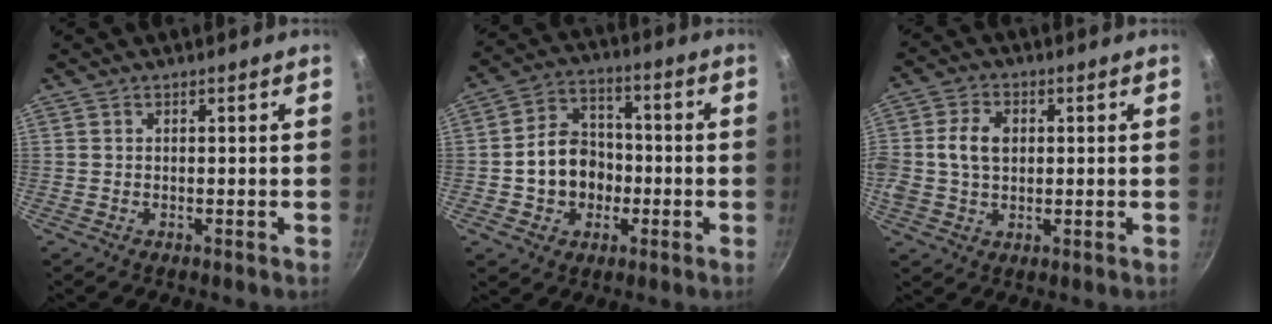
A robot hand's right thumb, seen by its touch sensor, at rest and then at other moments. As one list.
[{"total": 11.4, "force": [-1.8, 9.4, 6.2], "torque": [-0.070, 0.033, -0.032]}, {"total": 8.0, "force": [0.9, 5.8, 5.4], "torque": [-0.096, 0.012, 0.009]}]